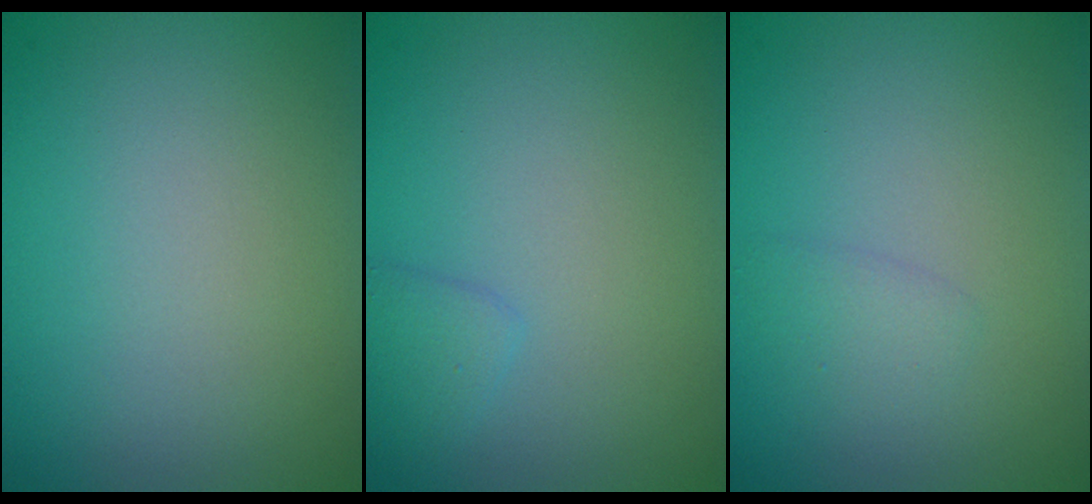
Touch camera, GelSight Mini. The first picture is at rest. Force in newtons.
{"total": 1.2, "press": 1.2, "slide": 0.1}
{"total": 1.0, "press": 1.0, "slide": 0.1}